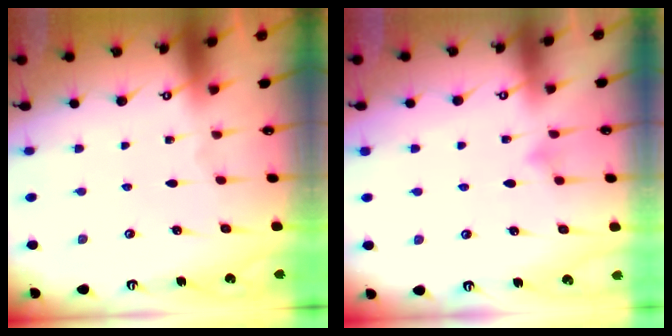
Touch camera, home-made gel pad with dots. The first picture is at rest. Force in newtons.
{"total": 6.0, "press": 5.9, "slide": 0.4}